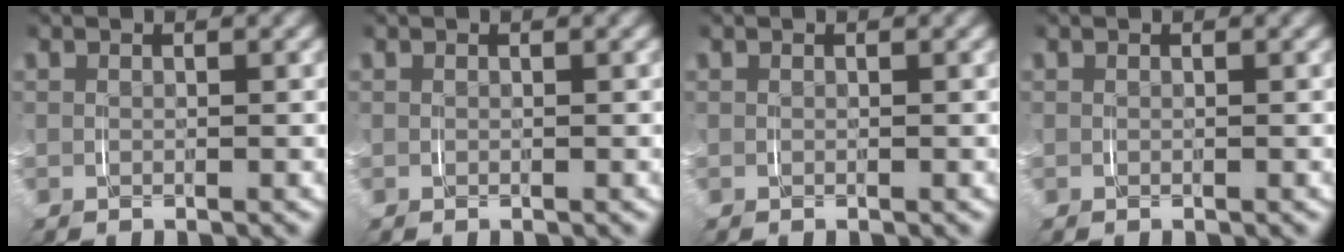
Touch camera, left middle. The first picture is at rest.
{"total": 0.0}
{"total": 0.0}
{"total": 0.0}